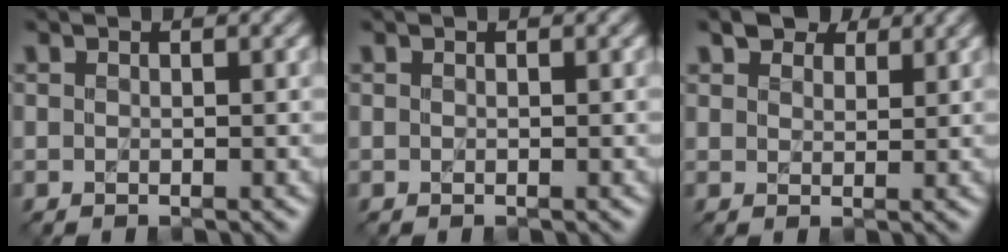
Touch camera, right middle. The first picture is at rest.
{"total": 0.0}
{"total": 2.9, "force": [2.7, 1.1, 0.4], "torque": [-0.013, 0.005, 0.042]}